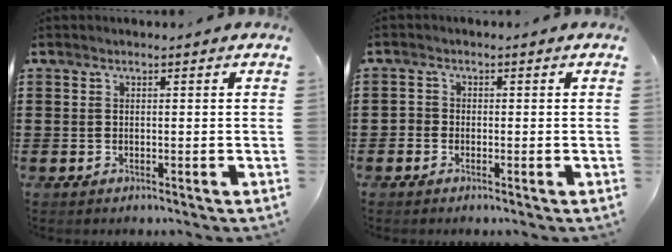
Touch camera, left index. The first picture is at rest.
{"total": 1.1, "force": [-0.6, 0.9, 0.3], "torque": [-0.009, 0.003, -0.013]}